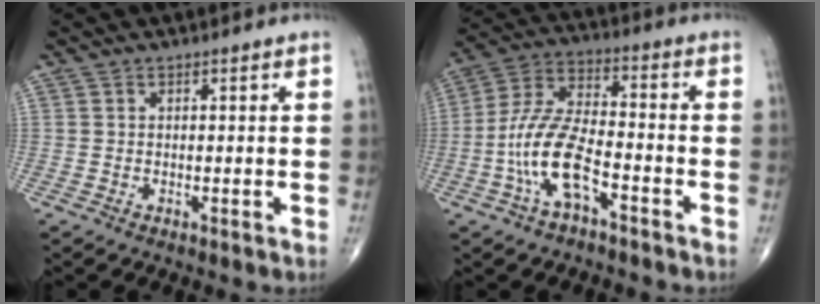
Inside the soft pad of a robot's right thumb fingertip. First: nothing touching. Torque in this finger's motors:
{"motor_torque": [2.63, 2.38, 1.41, -0.46, 0.62]}